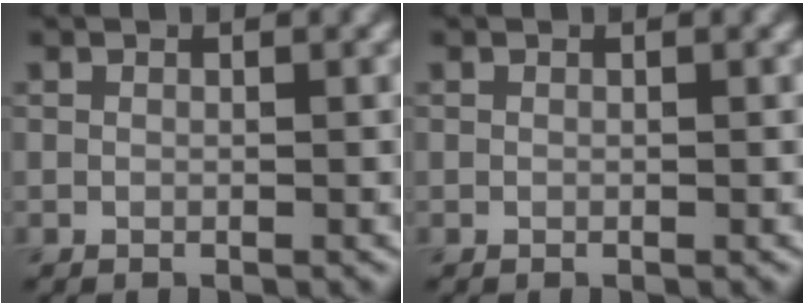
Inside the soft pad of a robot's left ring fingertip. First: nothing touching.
{"total": 0.0}